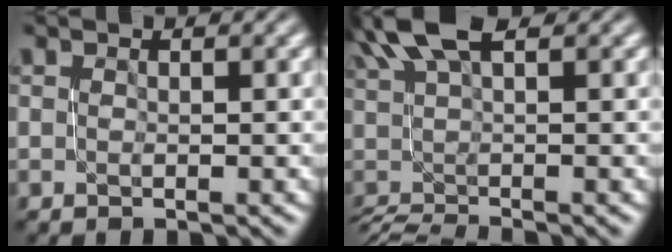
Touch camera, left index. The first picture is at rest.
{"total": 6.0, "force": [2.8, 1.6, 5.1], "torque": [-0.072, 0.013, 0.044]}